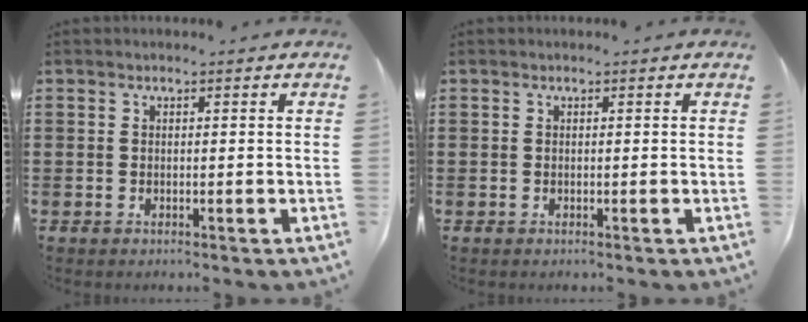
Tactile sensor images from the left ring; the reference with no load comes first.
{"total": 0.0}